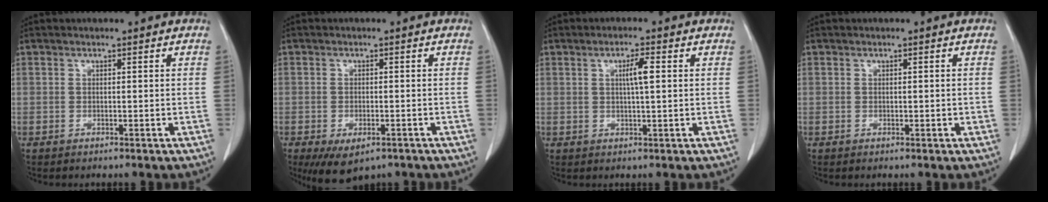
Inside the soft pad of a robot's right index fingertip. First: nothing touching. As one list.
[{"total": 6.6, "force": [-4.1, 3.3, 4.0], "torque": [-0.062, -0.008, -0.058]}, {"total": 3.3, "force": [0.7, 0.1, 3.2], "torque": [-0.056, 0.001, 0.011]}, {"total": 0.5, "force": [0.1, 0.4, 0.4], "torque": [-0.001, 0.006, 0.005]}]